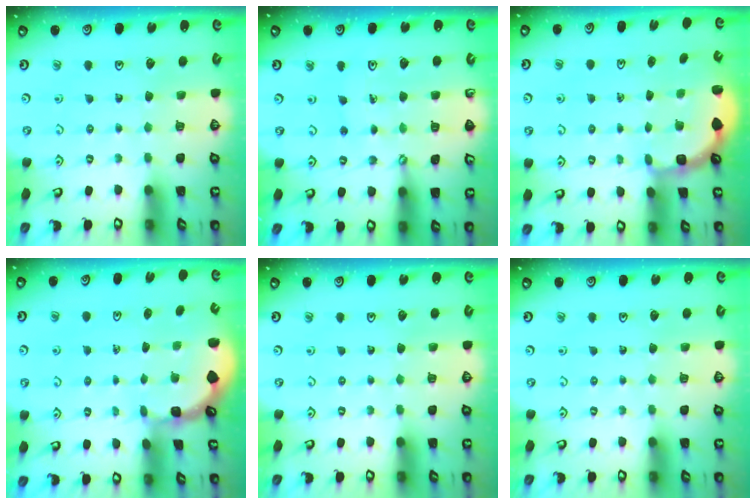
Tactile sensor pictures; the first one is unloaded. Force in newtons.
{"total": 8.6, "press": 8.4, "slide": 1.8}
{"total": 2.8, "press": 2.5, "slide": 1.4}
{"total": 1.1, "press": 1.1, "slide": 0.1}
{"total": 0.0}
{"total": 0.0}